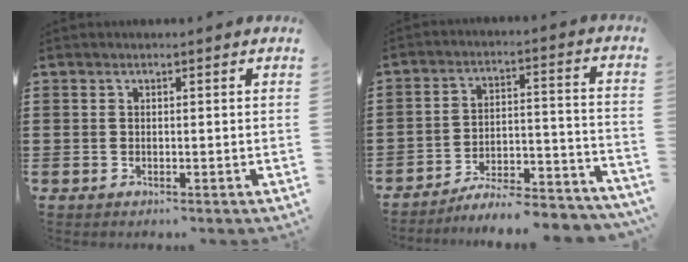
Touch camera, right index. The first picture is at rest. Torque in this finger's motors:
{"motor_torque": [2.14, 0.00, 0.70, 0.21]}